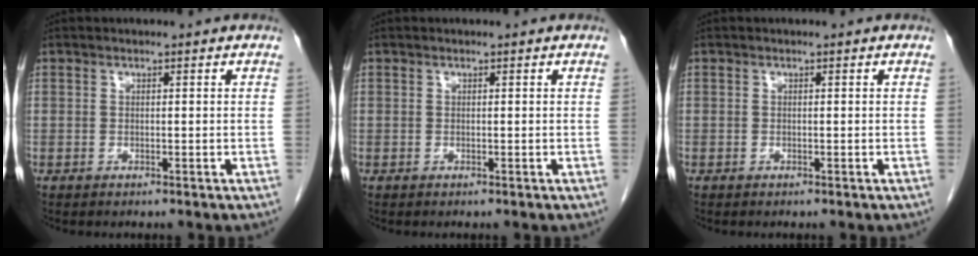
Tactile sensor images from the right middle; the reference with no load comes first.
{"total": 0.0}
{"total": 0.0}